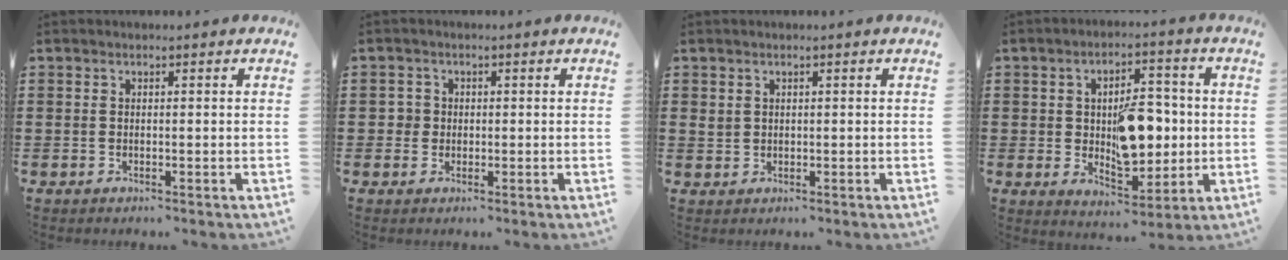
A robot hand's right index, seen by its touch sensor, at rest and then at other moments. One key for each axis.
{"total": 1.9, "fx": 0.0, "fy": 1.8, "fz": 0.5, "tx": -0.017, "ty": 0.009, "tz": -0.003}
{"total": 1.2, "fx": 0.7, "fy": 0.9, "fz": 0.3, "tx": -0.007, "ty": 0.005, "tz": 0.014}
{"total": 9.7, "fx": 0.1, "fy": 5.7, "fz": 7.9, "tx": -0.107, "ty": 0.004, "tz": 0.000}